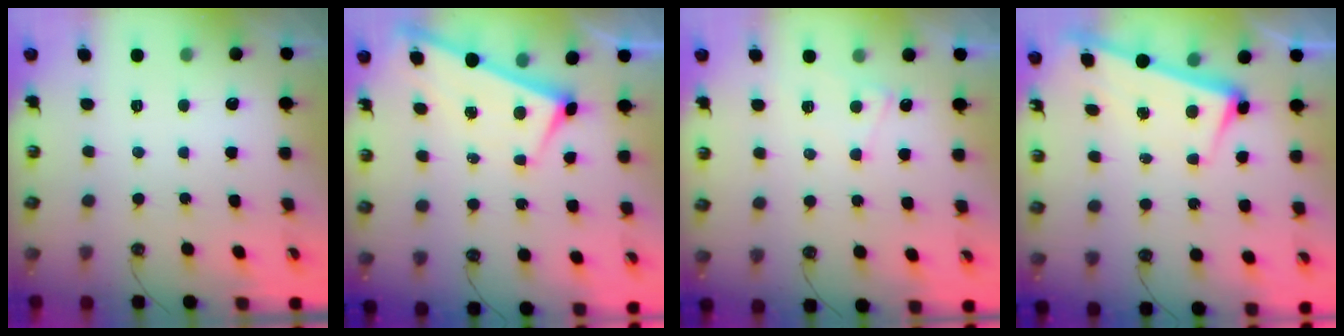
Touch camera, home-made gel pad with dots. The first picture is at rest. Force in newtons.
{"total": 1.7, "press": 1.7, "slide": 0.1}
{"total": 5.0, "press": 5.0, "slide": 0.5}
{"total": 2.5, "press": 2.4, "slide": 0.6}